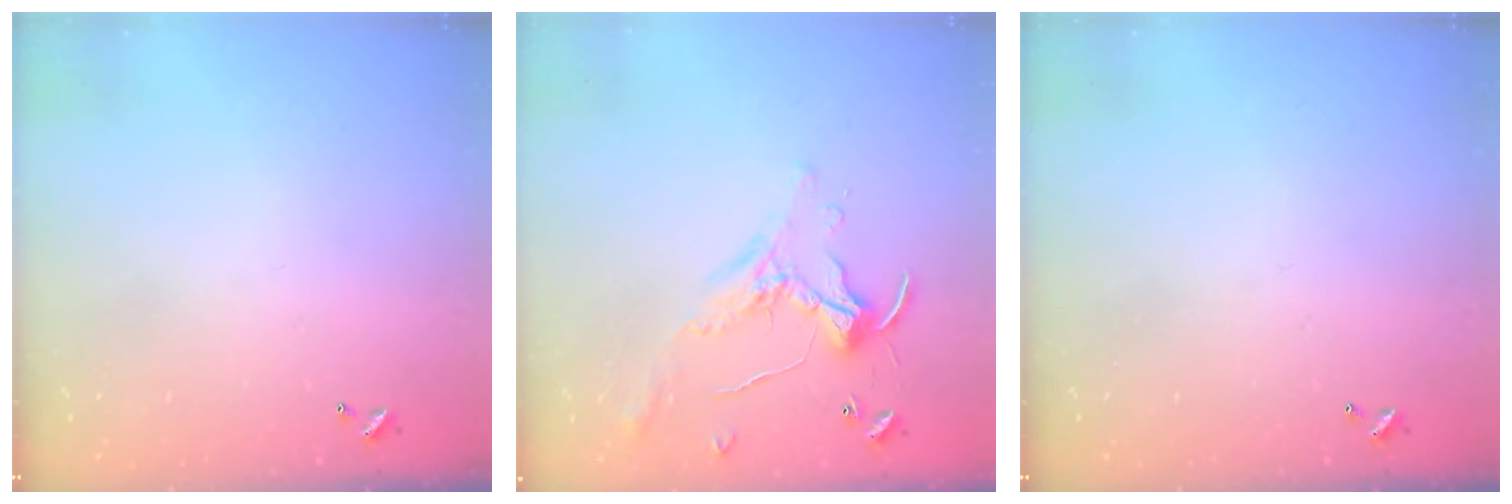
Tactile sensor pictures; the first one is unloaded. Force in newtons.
{"total": 0.8, "press": 0.8, "slide": 0.2}
{"total": 0.0}